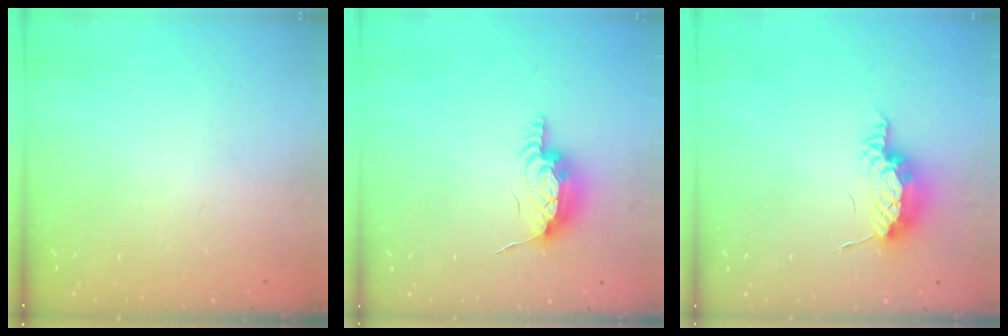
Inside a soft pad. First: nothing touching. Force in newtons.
{"total": 15.5, "press": 12.2, "slide": 9.5}
{"total": 16.8, "press": 12.3, "slide": 11.4}